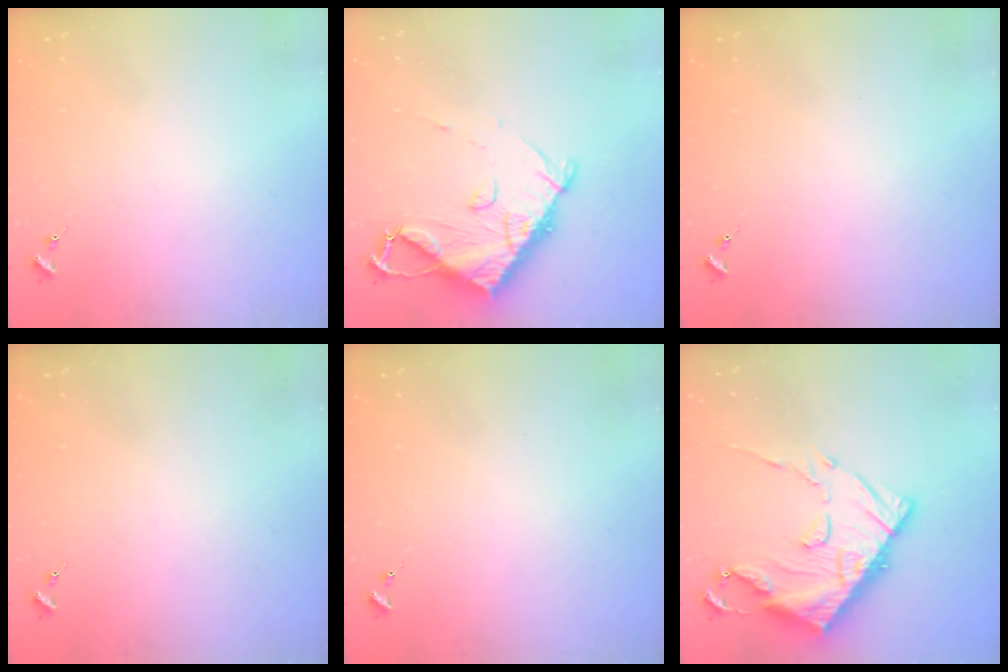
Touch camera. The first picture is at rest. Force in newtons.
{"total": 10.9, "press": 10.8, "slide": 1.4}
{"total": 0.0}
{"total": 0.0}
{"total": 0.0}
{"total": 20.8, "press": 20.7, "slide": 2.0}